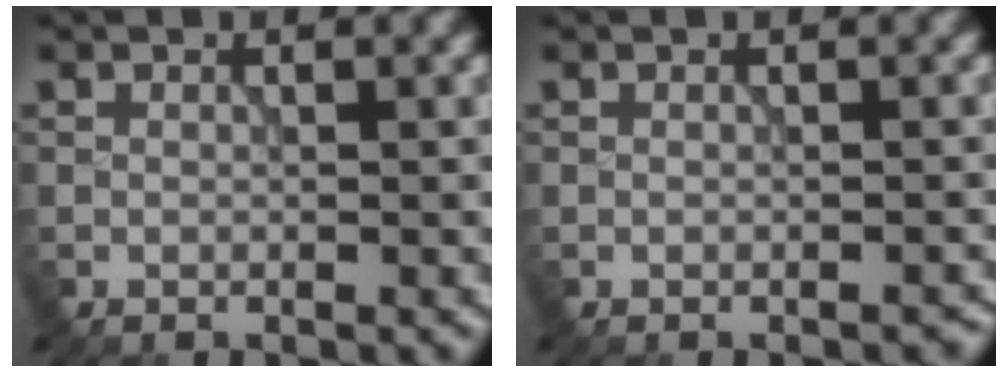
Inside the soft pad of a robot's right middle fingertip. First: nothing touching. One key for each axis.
{"total": 0.7, "fx": -0.4, "fy": 0.3, "fz": 0.4, "tx": -0.008, "ty": -0.003, "tz": -0.006}